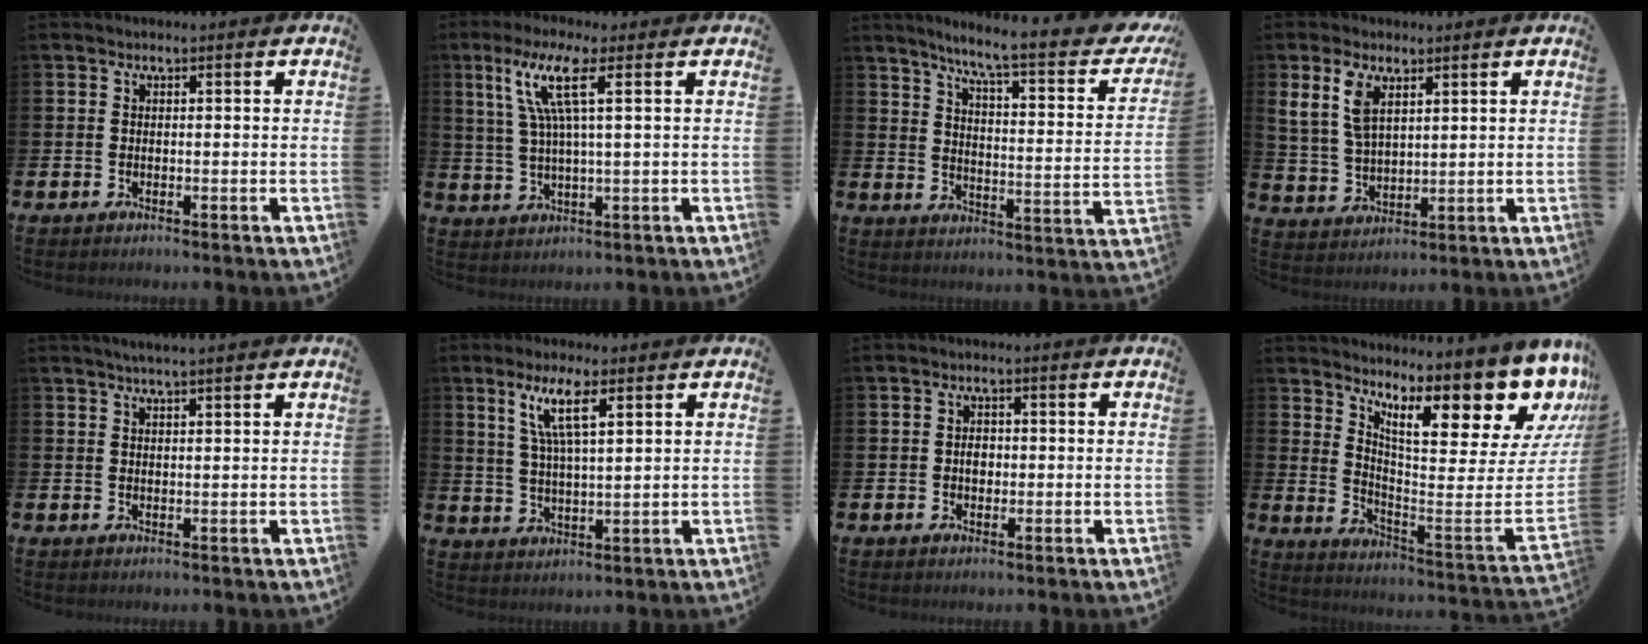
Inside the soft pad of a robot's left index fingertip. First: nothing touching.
{"total": 7.5, "force": [3.4, 0.7, 6.6], "torque": [-0.143, 0.004, 0.057]}
{"total": 7.7, "force": [6.1, 0.7, 4.7], "torque": [-0.092, -0.051, 0.089]}
{"total": 5.7, "force": [3.5, 2.9, 3.4], "torque": [-0.070, -0.001, 0.061]}
{"total": 2.3, "force": [2.1, -0.2, 0.9], "torque": [-0.017, -0.004, 0.038]}
{"total": 7.0, "force": [4.5, 1.3, 5.2], "torque": [-0.106, -0.008, 0.074]}
{"total": 1.9, "force": [-0.1, 1.4, 1.2], "torque": [-0.007, 0.001, -0.007]}
{"total": 11.4, "force": [8.0, 3.4, 7.4], "torque": [-0.122, -0.086, 0.126]}